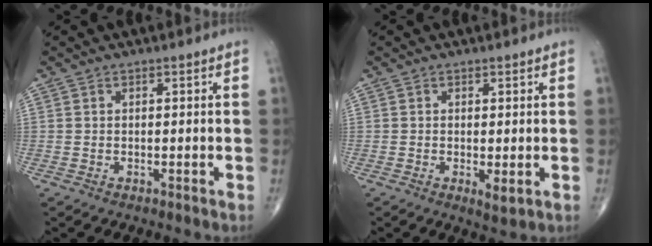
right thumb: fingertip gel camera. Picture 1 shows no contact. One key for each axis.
{"total": 2.2, "fx": -0.3, "fy": 0.7, "fz": 2.1, "tx": -0.034, "ty": -0.008, "tz": -0.005}